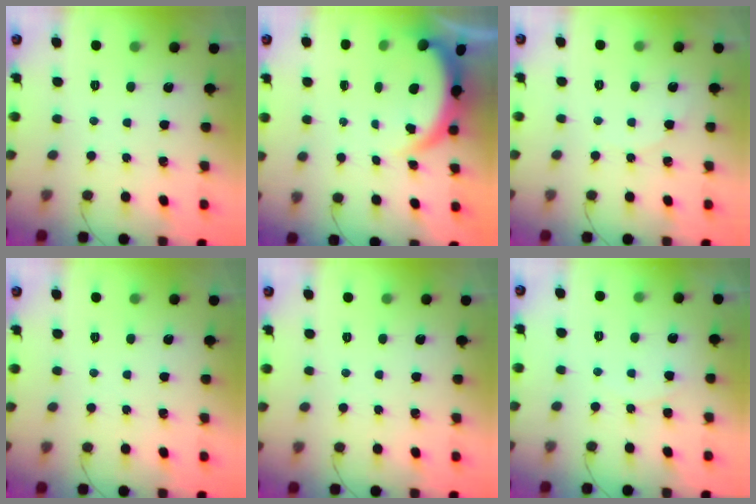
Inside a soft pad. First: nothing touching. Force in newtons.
{"total": 3.9, "press": 3.9, "slide": 0.2}
{"total": 3.8, "press": 3.5, "slide": 1.4}
{"total": 0.0}
{"total": 0.0}
{"total": 3.7, "press": 3.6, "slide": 0.7}